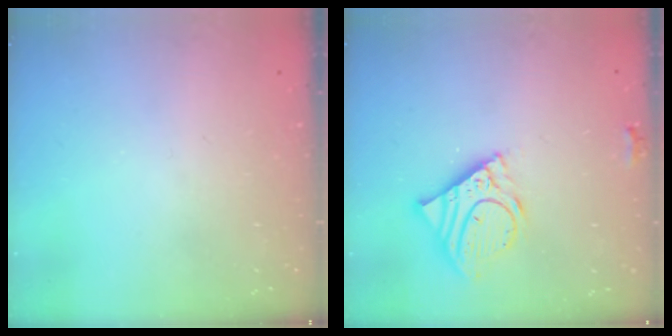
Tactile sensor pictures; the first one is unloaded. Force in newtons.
{"total": 12.1, "press": 12.0, "slide": 2.1}